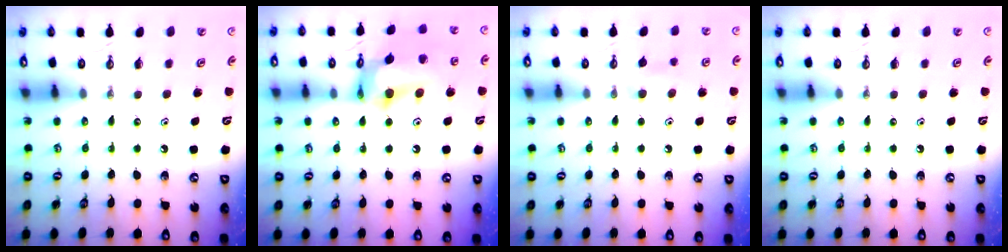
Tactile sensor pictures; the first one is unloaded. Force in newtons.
{"total": 15.5, "press": 15.4, "slide": 1.1}
{"total": 4.9, "press": 4.8, "slide": 1.0}
{"total": 0.0}